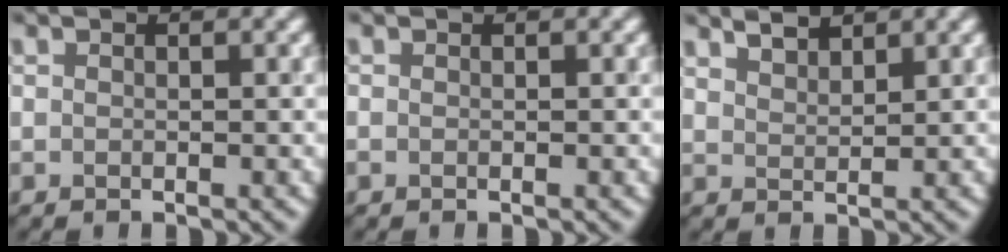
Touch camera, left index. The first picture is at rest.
{"total": 0.0}
{"total": 2.0, "force": [1.9, 0.1, 0.3], "torque": [-0.004, 0.003, 0.038]}